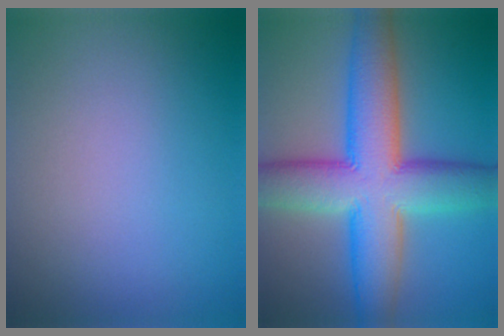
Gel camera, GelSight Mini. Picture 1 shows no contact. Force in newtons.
{"total": 11.8, "press": 11.8, "slide": 0.3}